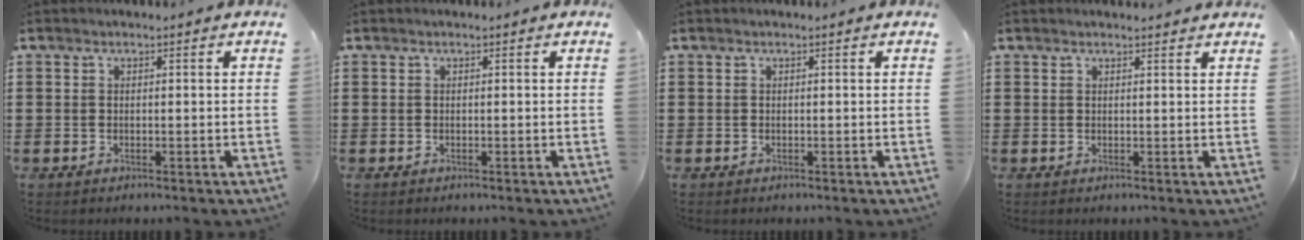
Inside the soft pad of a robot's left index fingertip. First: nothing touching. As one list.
[{"total": 0.0}, {"total": 0.0}, {"total": 1.0, "force": [1.0, 0.0, 0.2], "torque": [-0.005, -0.002, 0.019]}]